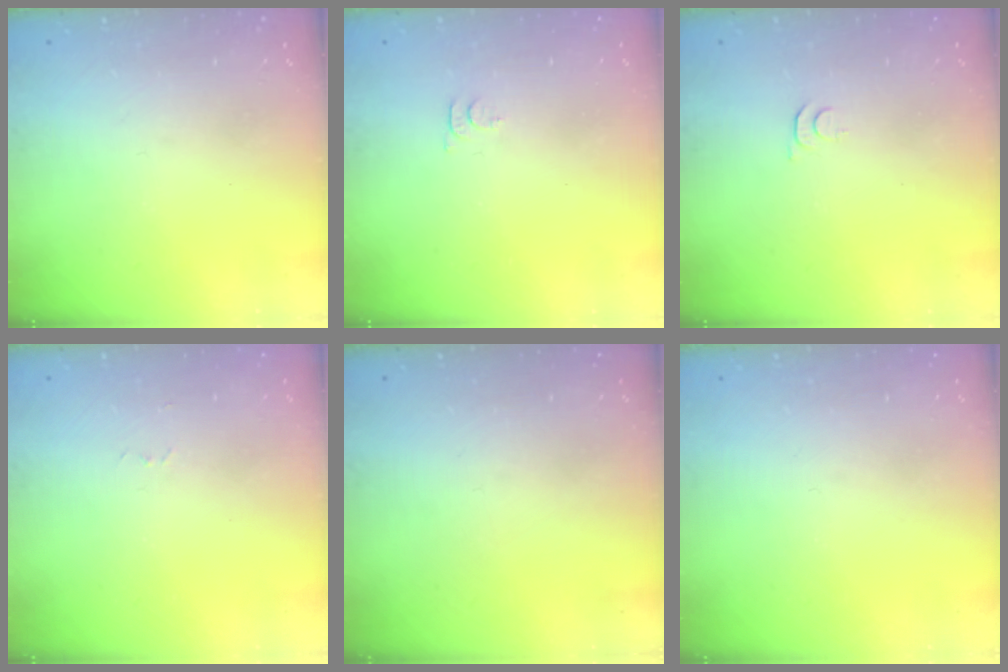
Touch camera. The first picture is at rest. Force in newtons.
{"total": 3.6, "press": 3.6, "slide": 0.4}
{"total": 3.5, "press": 3.5, "slide": 0.5}
{"total": 2.6, "press": 2.6, "slide": 0.4}
{"total": 0.0}
{"total": 0.0}